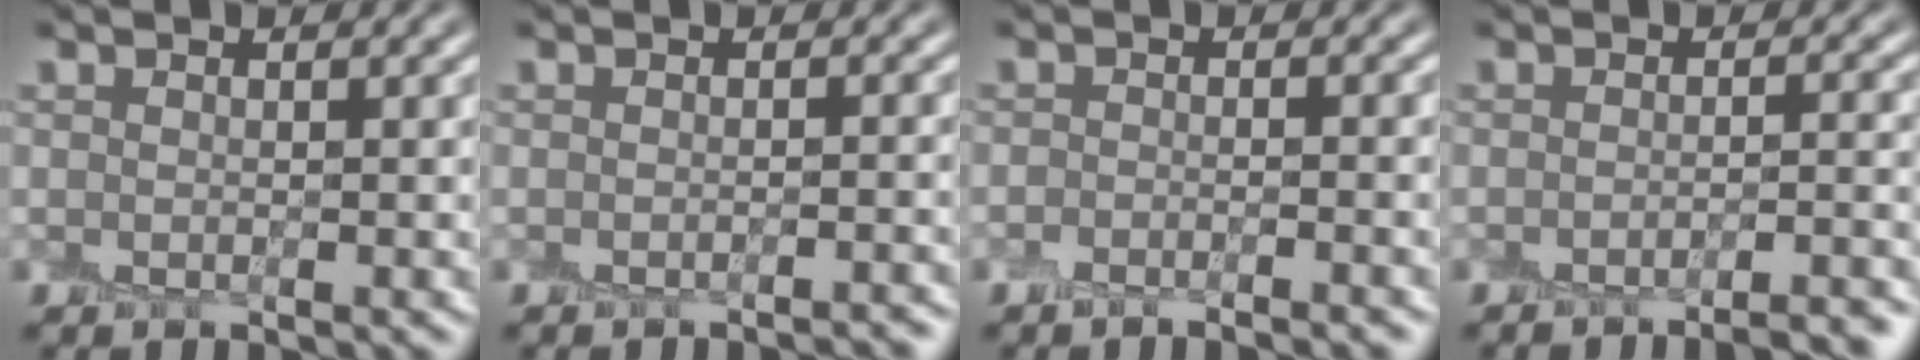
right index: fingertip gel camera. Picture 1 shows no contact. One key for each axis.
{"total": 1.8, "fx": -1.5, "fy": 0.3, "fz": 0.9, "tx": 0.003, "ty": 0.004, "tz": -0.019}
{"total": 2.5, "fx": -2.0, "fy": 0.5, "fz": 1.5, "tx": -0.012, "ty": 0.002, "tz": -0.033}
{"total": 4.4, "fx": -3.5, "fy": 0.8, "fz": 2.6, "tx": -0.026, "ty": 0.008, "tz": -0.049}